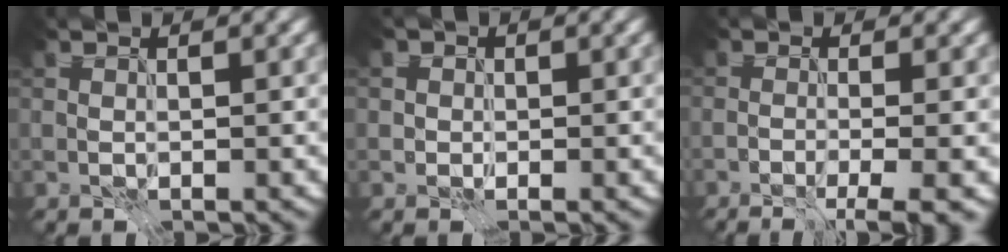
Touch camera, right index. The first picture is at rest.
{"total": 0.9, "force": [0.2, 0.9, -0.1], "torque": [0.006, 0.000, 0.005]}
{"total": 3.1, "force": [-1.2, 0.5, 2.8], "torque": [-0.030, -0.001, -0.020]}